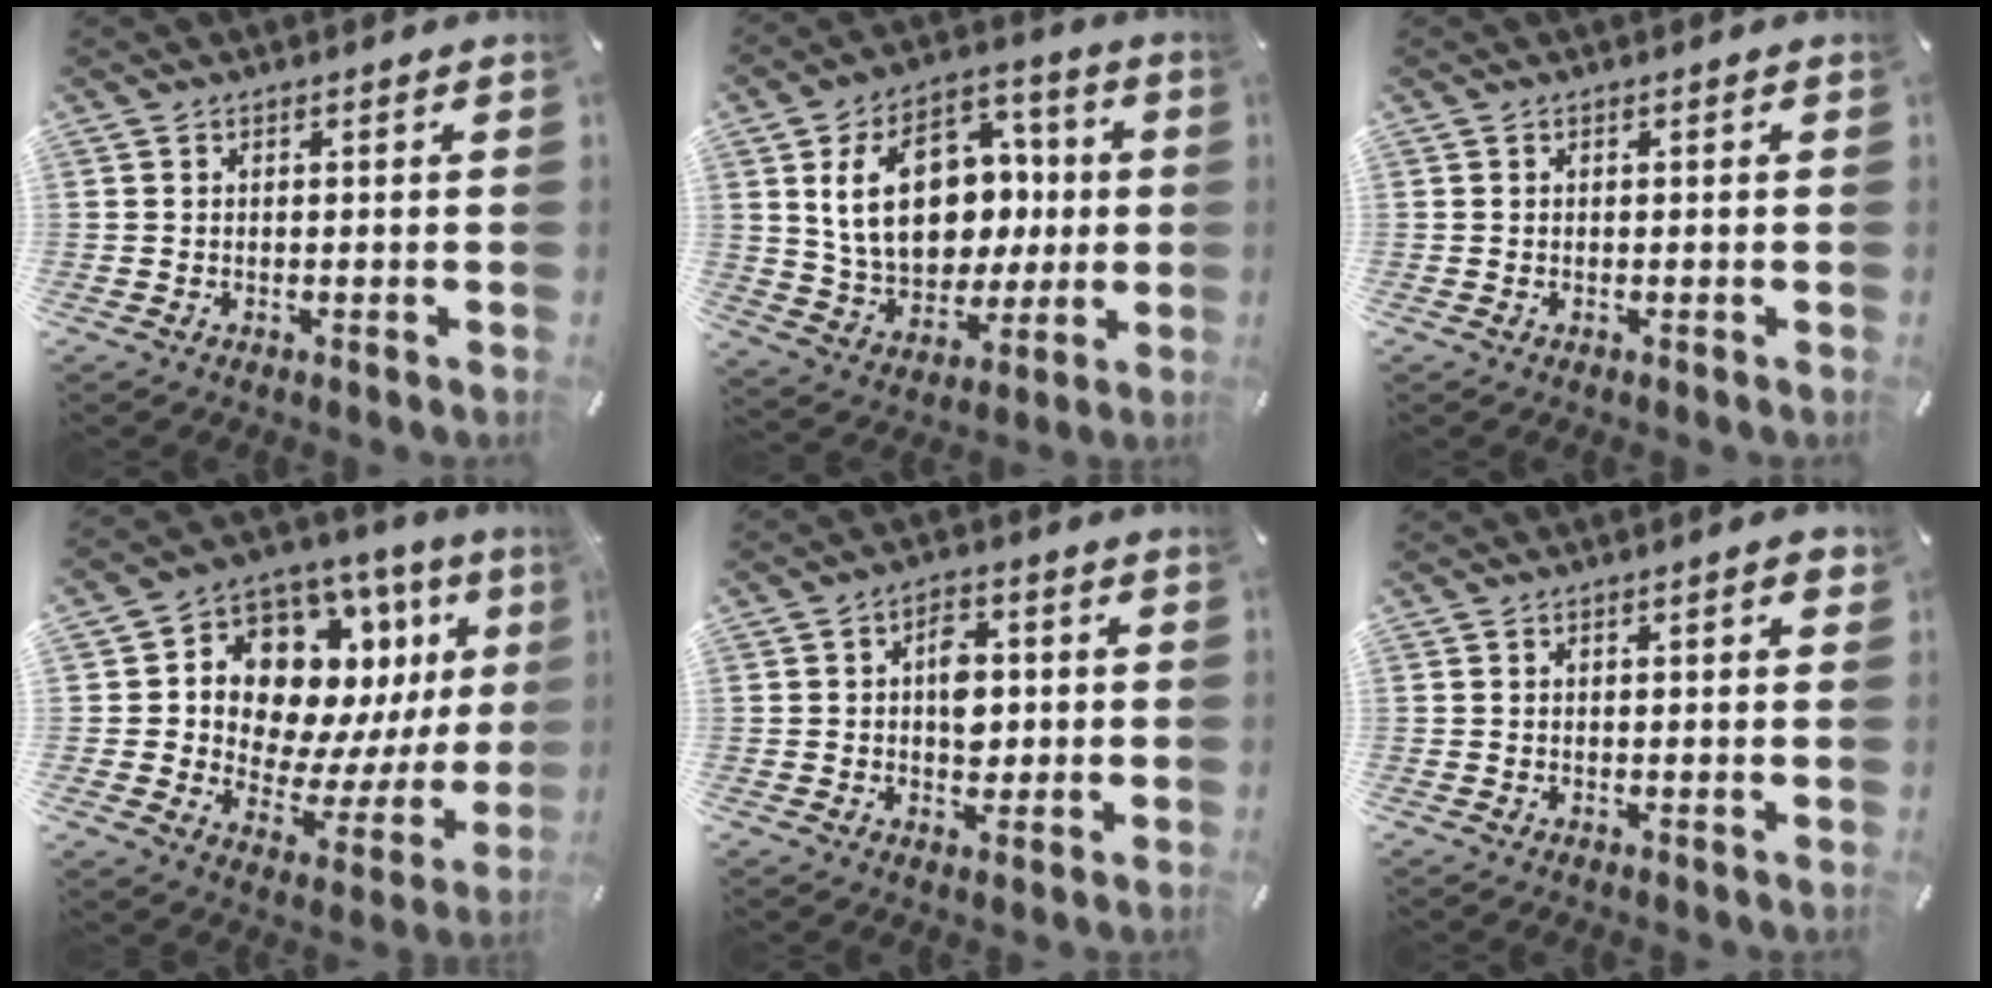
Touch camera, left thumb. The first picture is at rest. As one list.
[{"total": 18.8, "force": [2.4, 14.3, 11.9], "torque": [-0.208, 0.009, 0.052]}, {"total": 0.0}, {"total": 13.1, "force": [7.2, 9.1, 6.1], "torque": [-0.097, -0.076, 0.130]}, {"total": 6.8, "force": [0.5, 4.8, 4.7], "torque": [-0.054, -0.002, 0.002]}, {"total": 2.2, "force": [0.8, 0.5, 2.0], "torque": [-0.031, 0.000, 0.011]}]